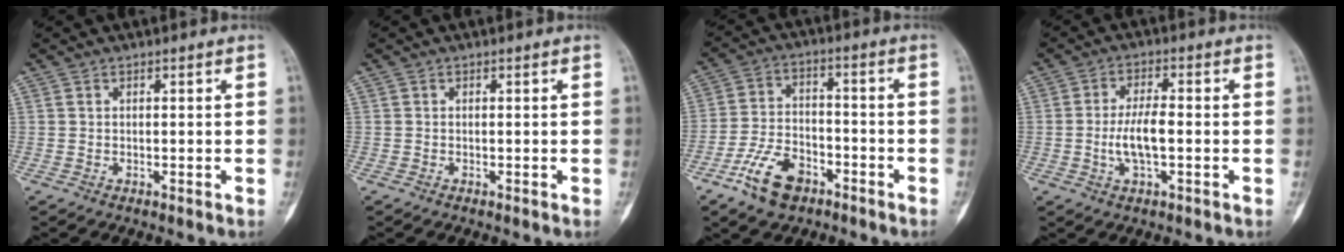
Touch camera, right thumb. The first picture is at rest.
{"total": 0.0}
{"total": 10.3, "force": [-6.2, 5.8, 5.9], "torque": [-0.104, 0.034, -0.114]}
{"total": 6.3, "force": [-1.0, 2.2, 5.9], "torque": [-0.122, 0.009, -0.021]}